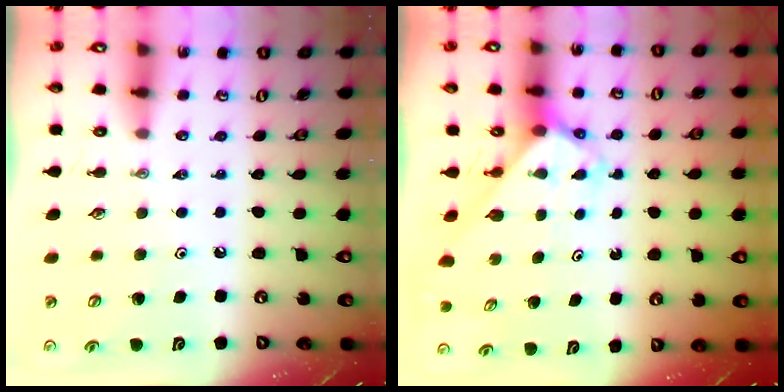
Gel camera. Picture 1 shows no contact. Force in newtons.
{"total": 2.9, "press": 2.9, "slide": 0.1}